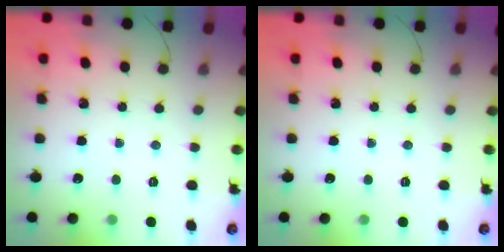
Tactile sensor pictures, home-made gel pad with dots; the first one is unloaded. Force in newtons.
{"total": 0.0}